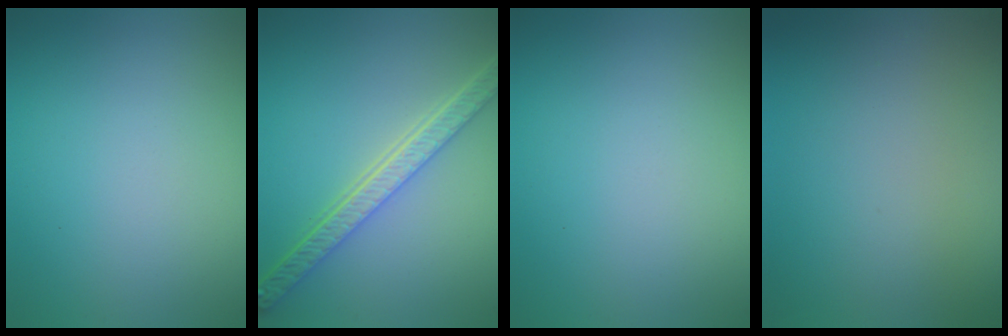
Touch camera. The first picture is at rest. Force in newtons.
{"total": 5.2, "press": 4.1, "slide": 3.3}
{"total": 0.0}
{"total": 0.0}